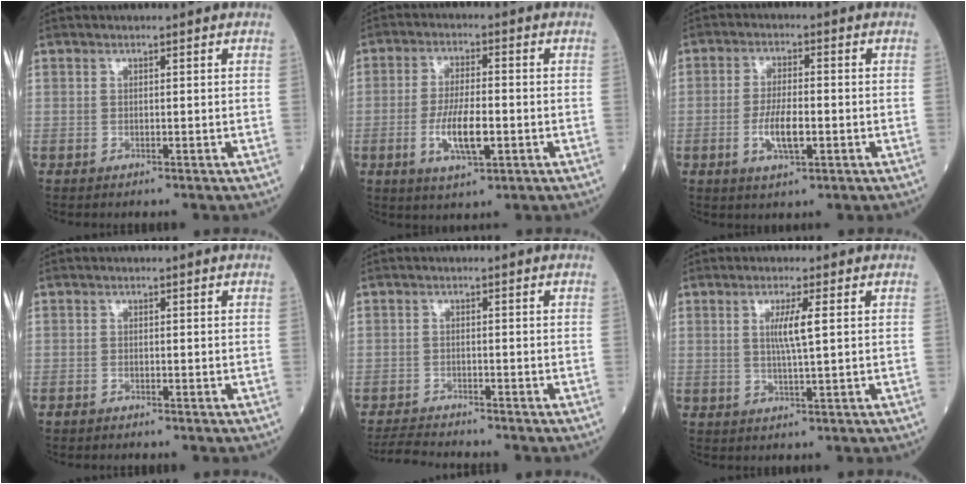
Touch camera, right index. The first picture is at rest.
{"total": 7.8, "force": [-2.1, 2.0, 7.3], "torque": [-0.143, -0.006, -0.035]}
{"total": 6.0, "force": [-1.6, 1.7, 5.5], "torque": [-0.109, -0.003, -0.028]}
{"total": 0.7, "force": [-0.6, 0.2, 0.2], "torque": [-0.006, 0.000, -0.013]}
{"total": 3.6, "force": [-3.6, 0.0, 0.4], "torque": [-0.011, -0.020, -0.064]}
{"total": 4.0, "force": [0.8, -0.3, 3.9], "torque": [-0.077, -0.002, 0.015]}